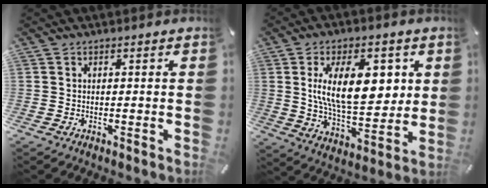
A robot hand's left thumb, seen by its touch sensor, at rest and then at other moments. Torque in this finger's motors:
{"motor_torque": [2.55, 2.46, 1.53, -1.24, 0.26]}